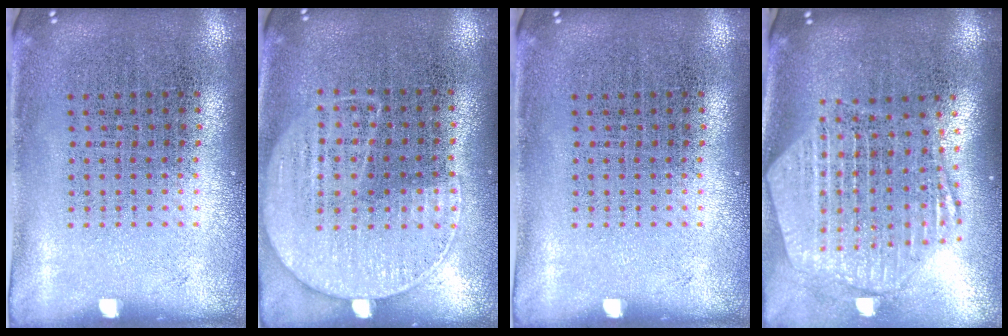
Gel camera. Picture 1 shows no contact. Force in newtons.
{"total": 1.3, "press": 1.0, "slide": 0.7}
{"total": 0.0}
{"total": 2.7, "press": 2.2, "slide": 1.5}